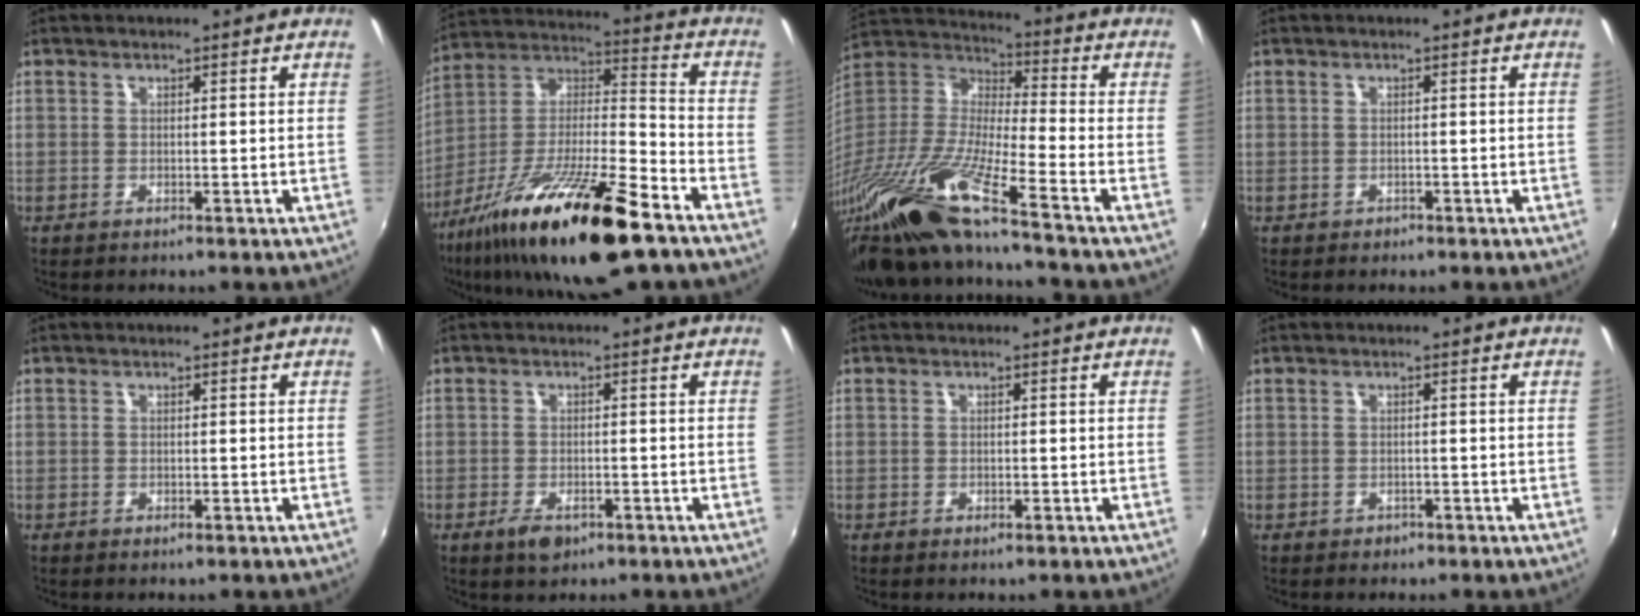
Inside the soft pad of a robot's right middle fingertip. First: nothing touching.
{"total": 24.4, "force": [-15.1, 4.6, 18.6], "torque": [-0.322, -0.024, -0.268]}
{"total": 24.3, "force": [-18.0, 1.2, 16.3], "torque": [-0.300, -0.057, -0.342]}
{"total": 0.8, "force": [-0.6, 0.5, 0.1], "torque": [-0.003, -0.002, -0.009]}
{"total": 0.0}
{"total": 3.9, "force": [-2.2, 2.0, 2.5], "torque": [-0.057, -0.010, -0.039]}
{"total": 0.8, "force": [-0.5, 0.4, 0.4], "torque": [-0.008, -0.005, -0.010]}
{"total": 1.2, "force": [-0.7, 0.9, 0.2], "torque": [-0.007, -0.003, -0.009]}